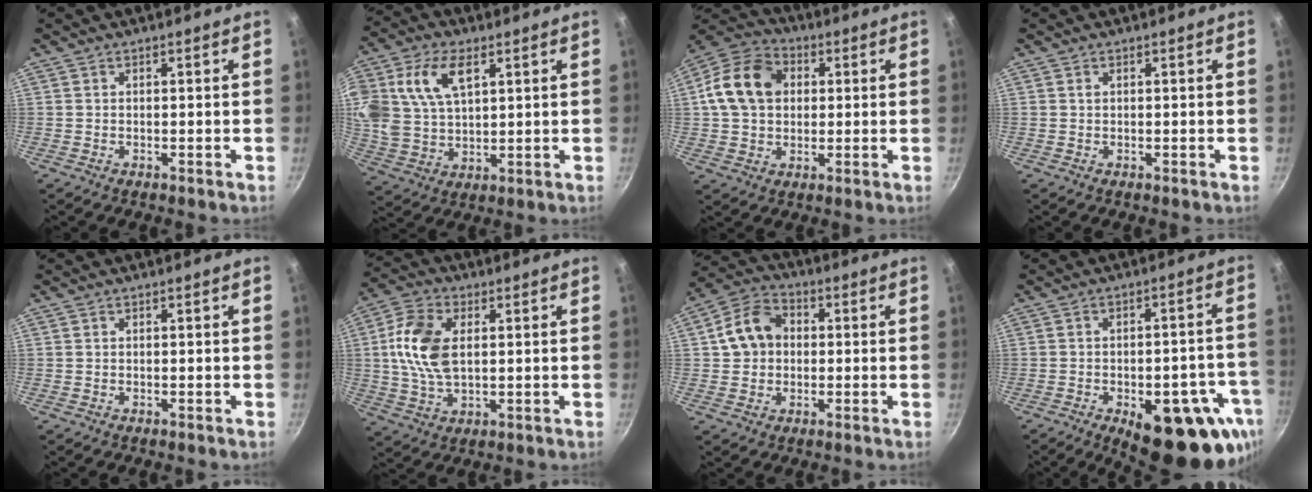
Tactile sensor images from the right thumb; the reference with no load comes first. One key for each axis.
{"total": 15.4, "fx": 5.6, "fy": 9.5, "fz": 10.8, "tx": -0.212, "ty": -0.003, "tz": 0.112}
{"total": 13.8, "fx": 2.3, "fy": 10.7, "fz": 8.4, "tx": -0.130, "ty": 0.019, "tz": 0.023}
{"total": 0.6, "fx": 0.2, "fy": 0.4, "fz": 0.3, "tx": -0.005, "ty": 0.002, "tz": 0.004}
{"total": 0.0}
{"total": 12.0, "fx": 1.8, "fy": 7.2, "fz": 9.5, "tx": -0.176, "ty": 0.007, "tz": 0.029}
{"total": 9.5, "fx": 0.9, "fy": 7.7, "fz": 5.5, "tx": -0.073, "ty": 0.019, "tz": 0.000}
{"total": 20.9, "fx": -9.6, "fy": 9.1, "fz": 16.1, "tx": -0.136, "ty": 0.022, "tz": -0.116}